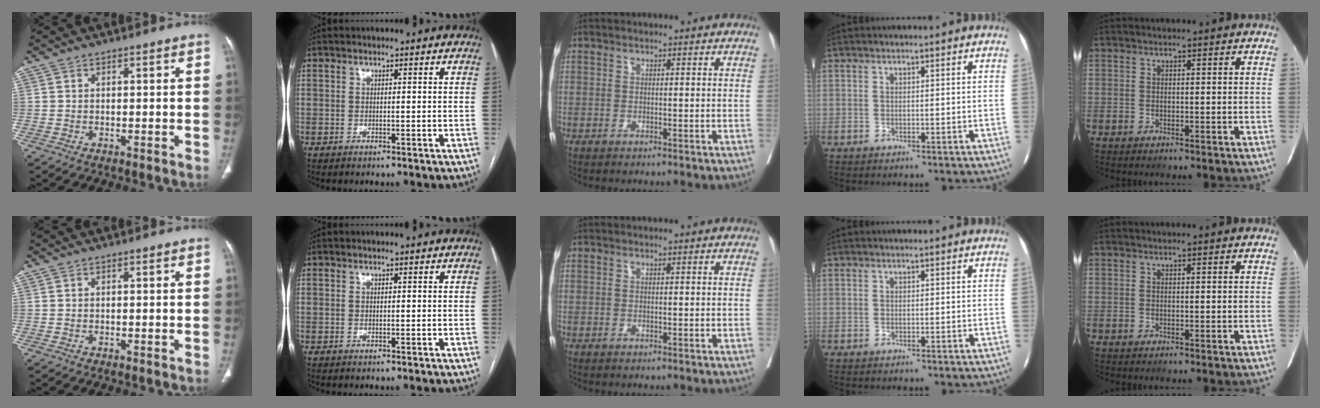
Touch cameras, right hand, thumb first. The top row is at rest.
{}